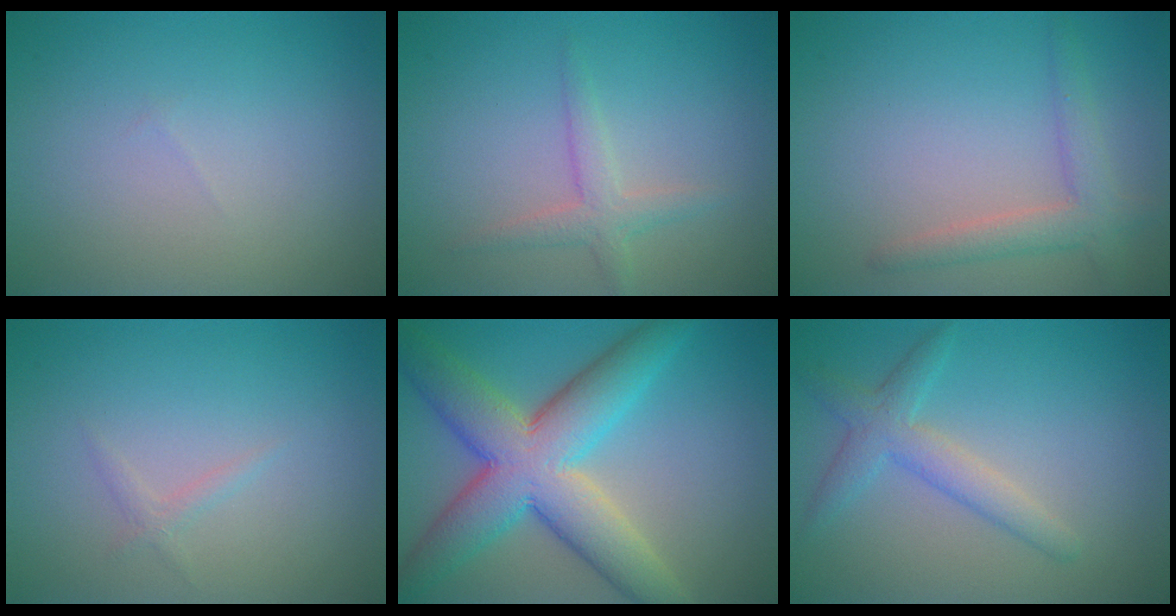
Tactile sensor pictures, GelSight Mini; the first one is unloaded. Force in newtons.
{"total": 2.2, "press": 2.2, "slide": 0.1}
{"total": 2.7, "press": 2.7, "slide": 0.2}
{"total": 0.8, "press": 0.8, "slide": 0.0}
{"total": 10.1, "press": 10.1, "slide": 0.5}
{"total": 3.0, "press": 3.0, "slide": 0.1}